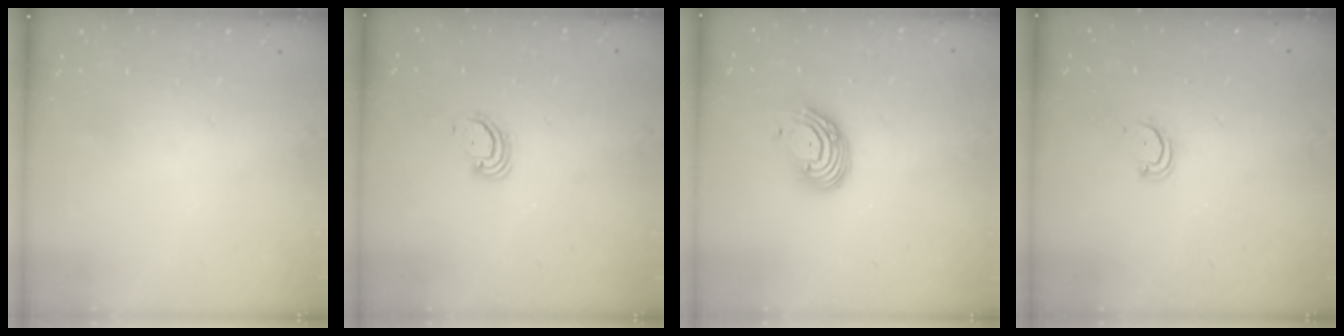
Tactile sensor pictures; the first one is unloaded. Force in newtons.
{"total": 2.9, "press": 2.9, "slide": 0.2}
{"total": 8.9, "press": 8.8, "slide": 0.8}
{"total": 3.4, "press": 3.4, "slide": 0.2}